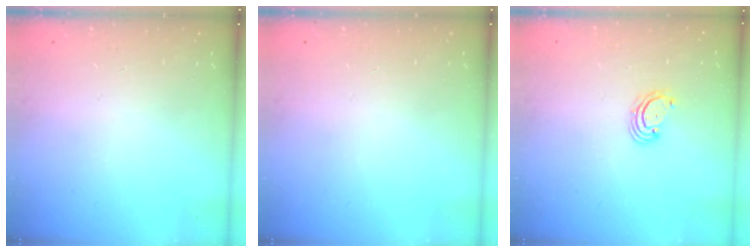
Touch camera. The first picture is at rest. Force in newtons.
{"total": 0.0}
{"total": 2.7, "press": 2.6, "slide": 0.6}